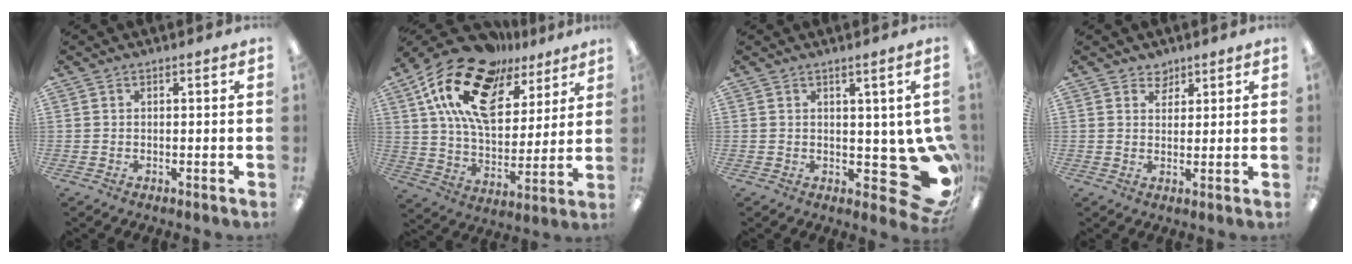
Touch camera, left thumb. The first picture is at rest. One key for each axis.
{"total": 21.2, "fx": 12.2, "fy": 11.2, "fz": 13.2, "tx": -0.257, "ty": -0.059, "tz": 0.215}
{"total": 8.8, "fx": 1.1, "fy": 4.3, "fz": 7.6, "tx": -0.080, "ty": -0.037, "tz": 0.040}
{"total": 3.3, "fx": 2.6, "fy": 2.1, "fz": 0.0, "tx": 0.005, "ty": -0.015, "tz": 0.047}